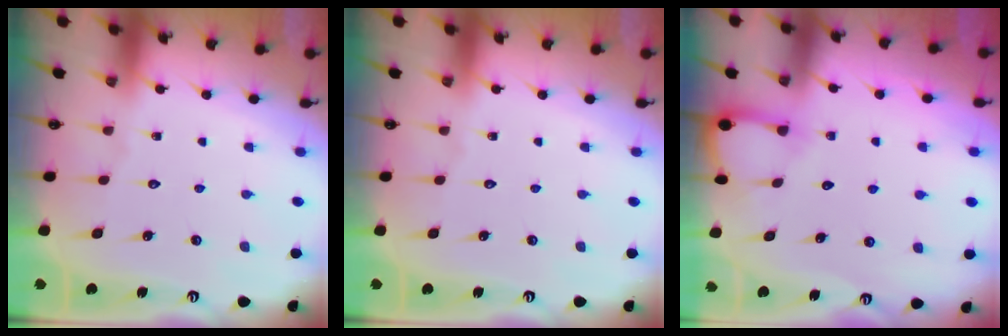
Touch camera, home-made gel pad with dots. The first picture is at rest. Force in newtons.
{"total": 0.0}
{"total": 4.3, "press": 4.3, "slide": 0.4}